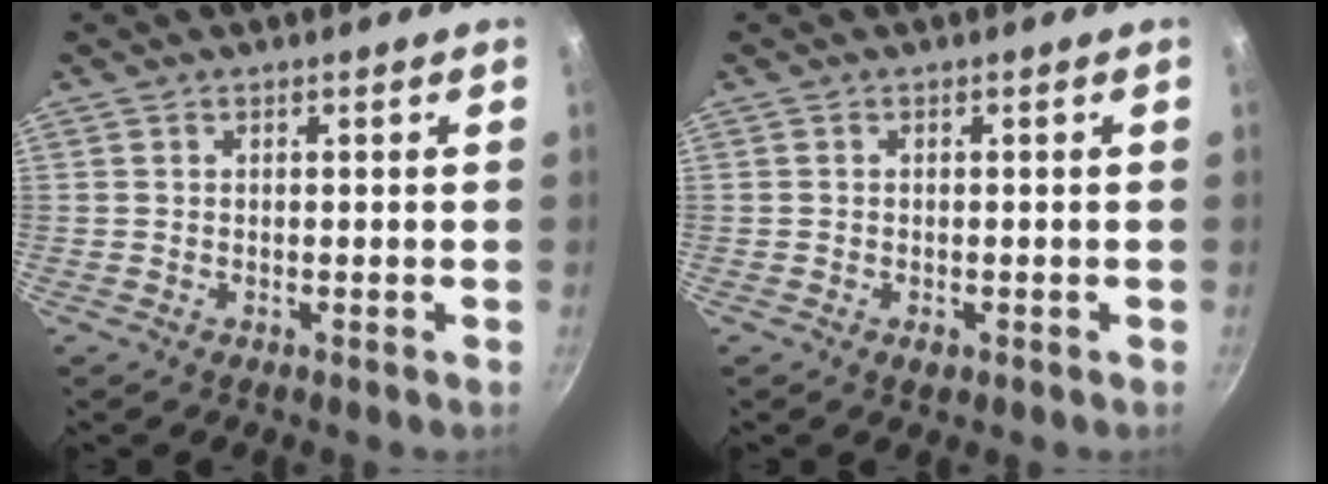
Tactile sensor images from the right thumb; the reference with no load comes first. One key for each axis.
{"total": 1.3, "fx": -0.6, "fy": 0.8, "fz": 0.8, "tx": -0.014, "ty": 0.000, "tz": -0.010}